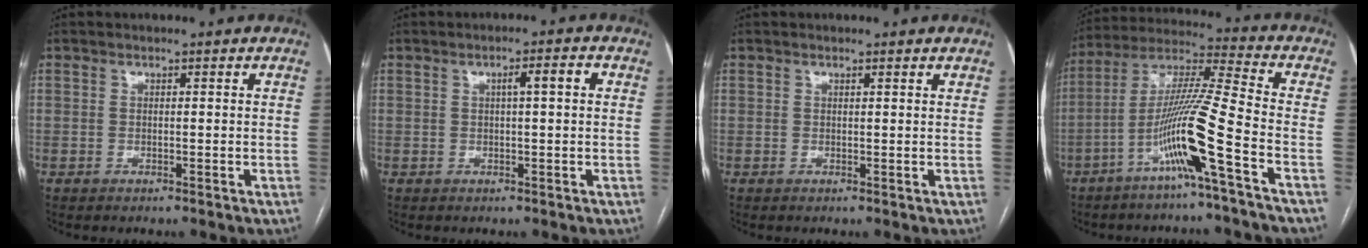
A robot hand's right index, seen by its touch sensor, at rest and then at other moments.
{"total": 2.9, "force": [0.6, 0.2, 2.8], "torque": [-0.047, 0.008, 0.011]}
{"total": 1.1, "force": [1.1, 0.2, 0.3], "torque": [-0.014, 0.002, 0.008]}
{"total": 13.3, "force": [-5.8, -1.9, 11.8], "torque": [-0.230, -0.002, -0.116]}